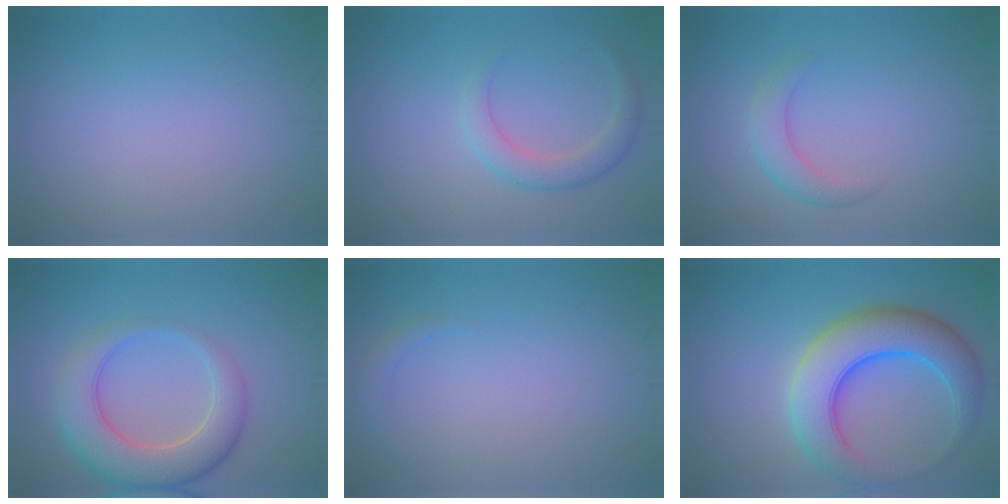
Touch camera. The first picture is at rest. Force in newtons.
{"total": 2.6, "press": 2.6, "slide": 0.2}
{"total": 2.4, "press": 2.4, "slide": 0.2}
{"total": 7.1, "press": 7.1, "slide": 0.4}
{"total": 1.1, "press": 1.1, "slide": 0.1}
{"total": 8.4, "press": 8.4, "slide": 0.4}